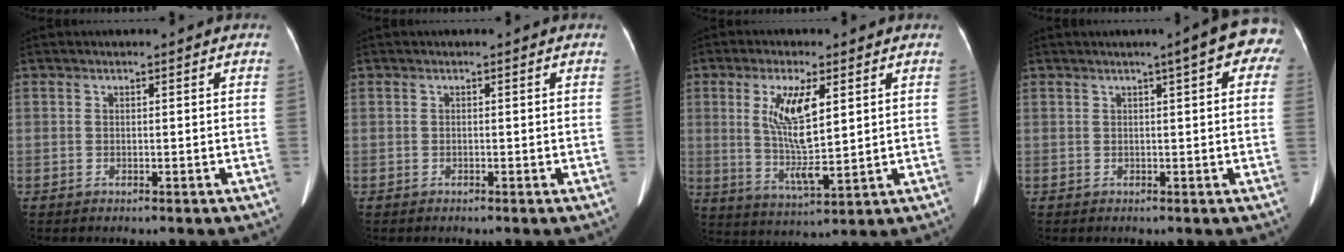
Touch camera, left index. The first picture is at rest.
{"total": 0.0}
{"total": 9.3, "force": [2.4, 1.8, 8.8], "torque": [-0.178, -0.010, 0.048]}
{"total": 7.3, "force": [3.8, 1.4, 6.1], "torque": [-0.066, 0.021, 0.033]}